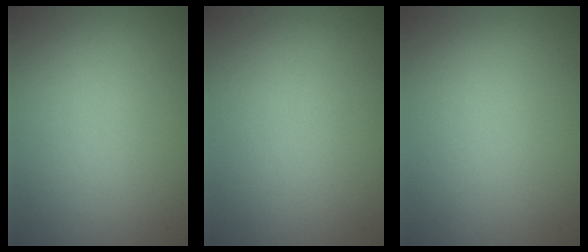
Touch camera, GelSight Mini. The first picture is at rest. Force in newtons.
{"total": 0.0}
{"total": 0.0}